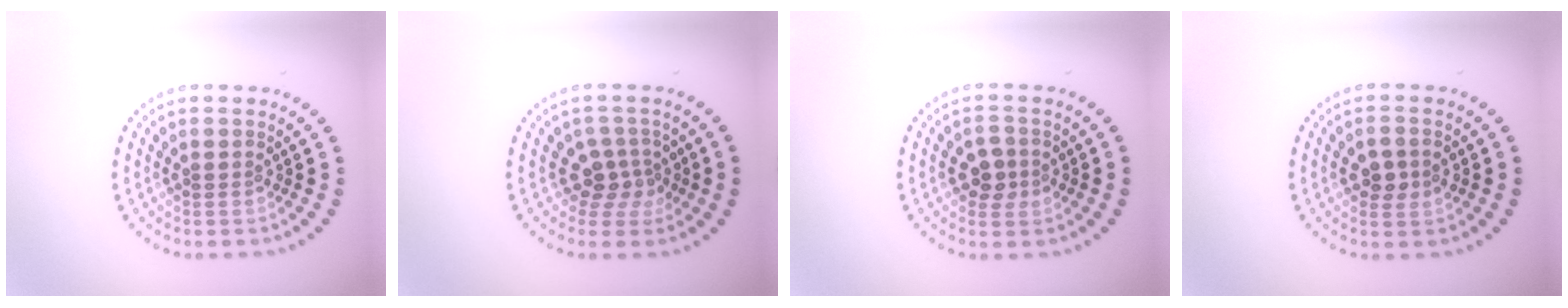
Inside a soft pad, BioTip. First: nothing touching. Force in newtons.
{"total": 2.5, "press": 2.0, "slide": 1.6}
{"total": 2.2, "press": 2.1, "slide": 0.3}
{"total": 2.1, "press": 2.1, "slide": 0.2}